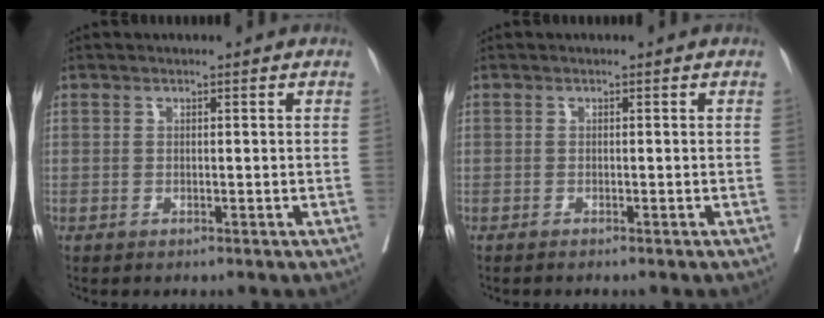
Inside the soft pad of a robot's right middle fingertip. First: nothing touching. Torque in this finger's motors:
{"motor_torque": [0.33, -0.45, 0.05, 0.01]}